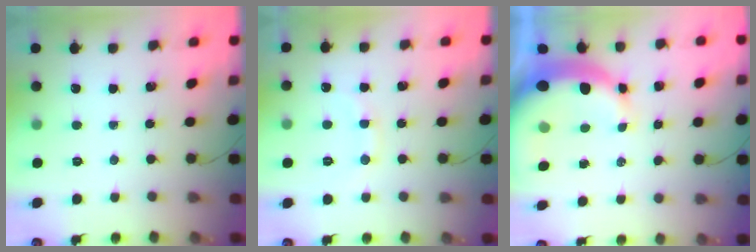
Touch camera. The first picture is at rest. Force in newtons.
{"total": 7.8, "press": 7.7, "slide": 1.5}
{"total": 11.0, "press": 10.8, "slide": 2.1}